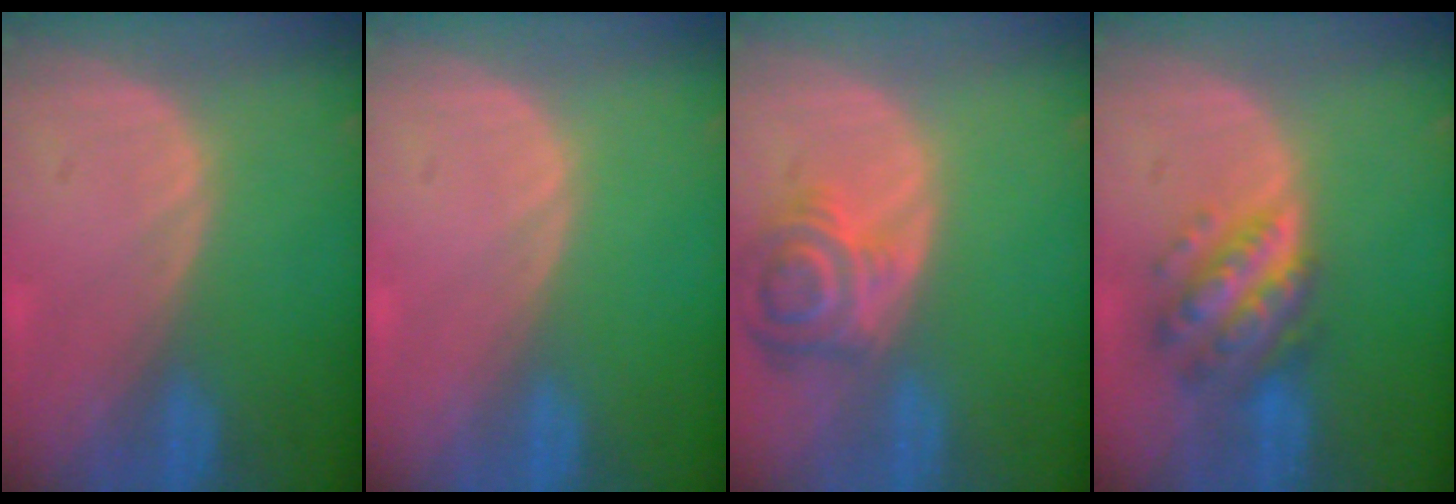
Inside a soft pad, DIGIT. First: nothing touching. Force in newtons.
{"total": 0.0}
{"total": 6.8, "press": 6.5, "slide": 2.0}
{"total": 7.0, "press": 7.0, "slide": 0.4}